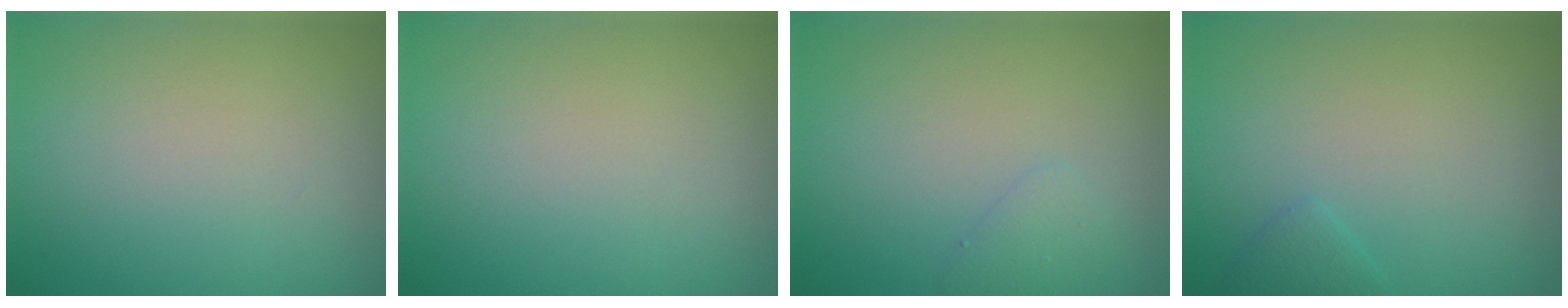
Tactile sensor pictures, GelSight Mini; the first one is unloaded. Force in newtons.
{"total": 0.0}
{"total": 1.0, "press": 1.0, "slide": 0.1}
{"total": 1.1, "press": 1.1, "slide": 0.1}